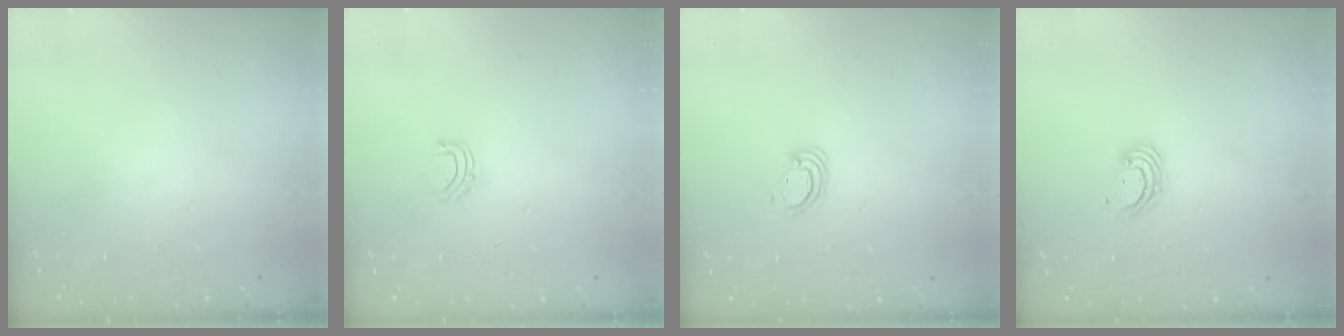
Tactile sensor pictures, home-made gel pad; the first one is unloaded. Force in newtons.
{"total": 4.2, "press": 4.2, "slide": 0.2}
{"total": 3.8, "press": 3.8, "slide": 0.1}
{"total": 4.0, "press": 3.9, "slide": 0.2}